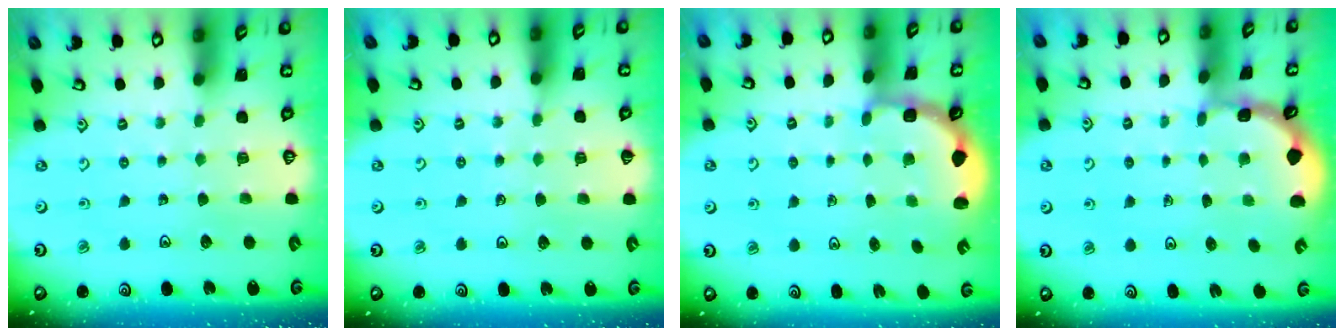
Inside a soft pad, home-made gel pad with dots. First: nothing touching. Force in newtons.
{"total": 3.7, "press": 3.6, "slide": 0.7}
{"total": 2.7, "press": 2.3, "slide": 1.4}
{"total": 1.5, "press": 1.5, "slide": 0.1}